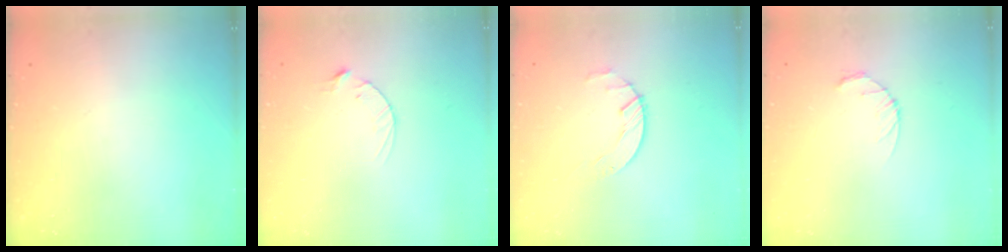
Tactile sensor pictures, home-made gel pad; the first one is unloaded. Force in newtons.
{"total": 3.5, "press": 3.5, "slide": 0.4}
{"total": 1.7, "press": 1.7, "slide": 0.3}
{"total": 3.4, "press": 3.4, "slide": 0.5}